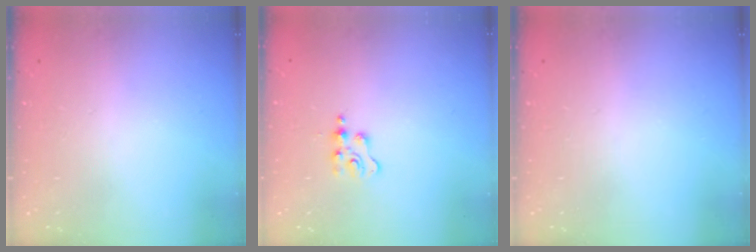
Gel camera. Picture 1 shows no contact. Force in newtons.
{"total": 2.2, "press": 2.2, "slide": 0.4}
{"total": 0.0}